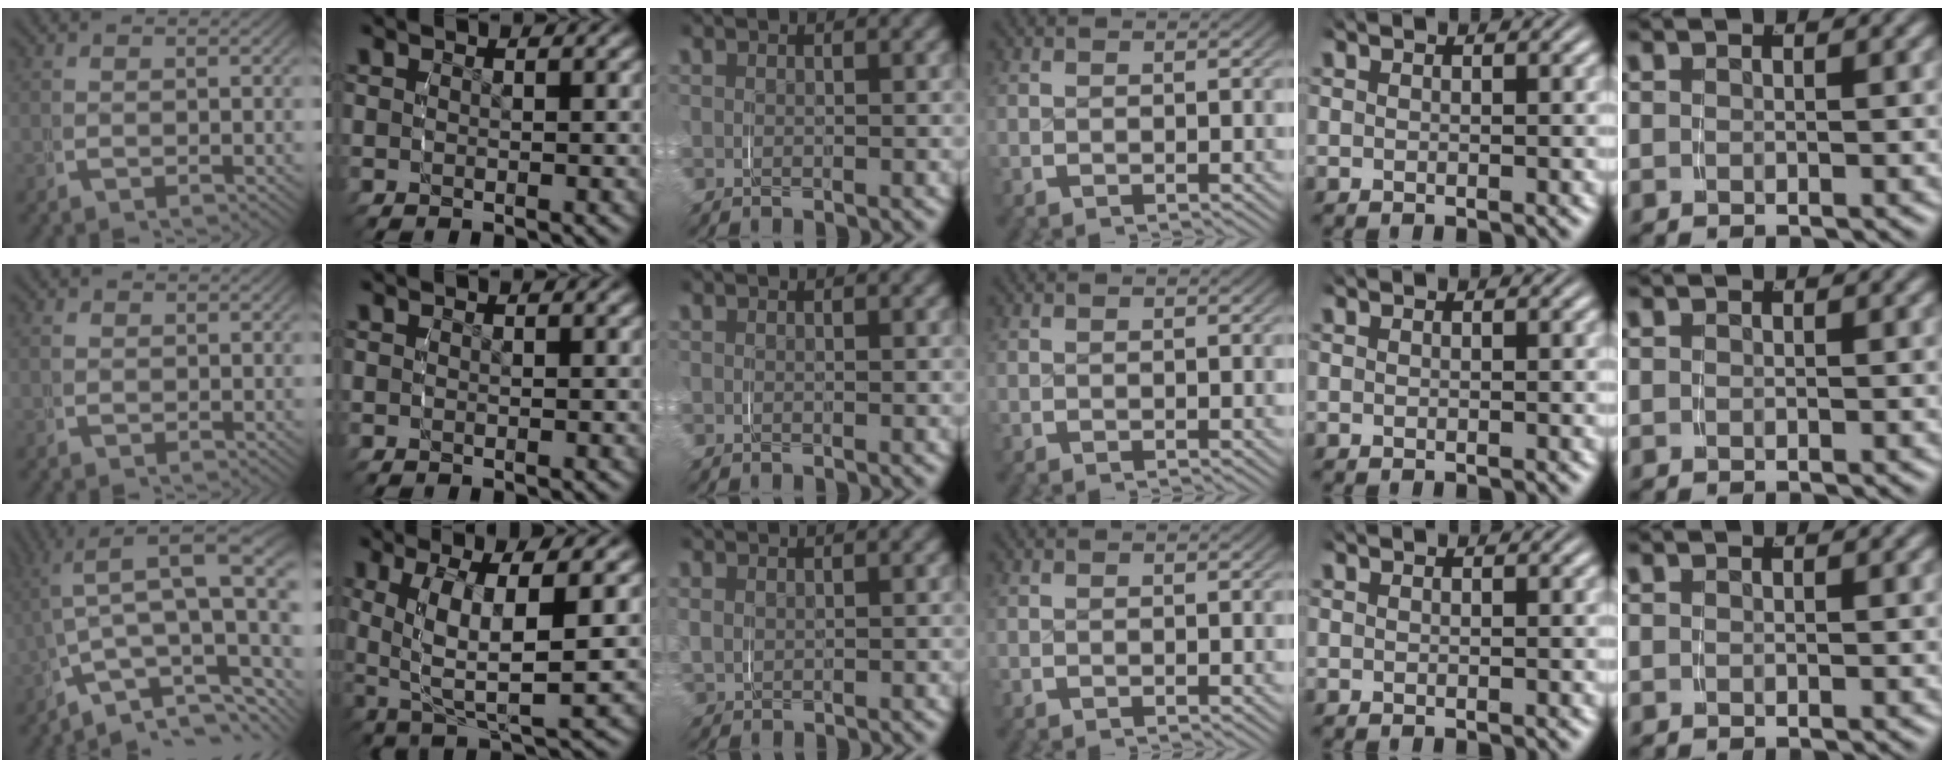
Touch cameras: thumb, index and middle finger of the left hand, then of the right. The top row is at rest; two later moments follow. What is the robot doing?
{"motion": "grasp_and_lifting", "object": "shirt"}